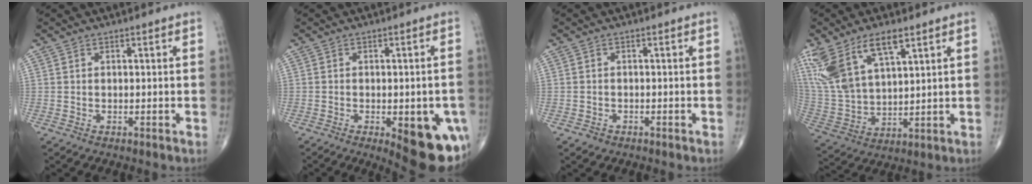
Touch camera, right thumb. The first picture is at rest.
{"total": 13.8, "force": [-5.3, 5.3, 11.6], "torque": [-0.097, 0.006, -0.051]}
{"total": 1.2, "force": [-0.7, 1.0, 0.3], "torque": [-0.002, 0.003, -0.012]}
{"total": 15.2, "force": [8.7, 6.7, 10.5], "torque": [-0.208, -0.024, 0.182]}